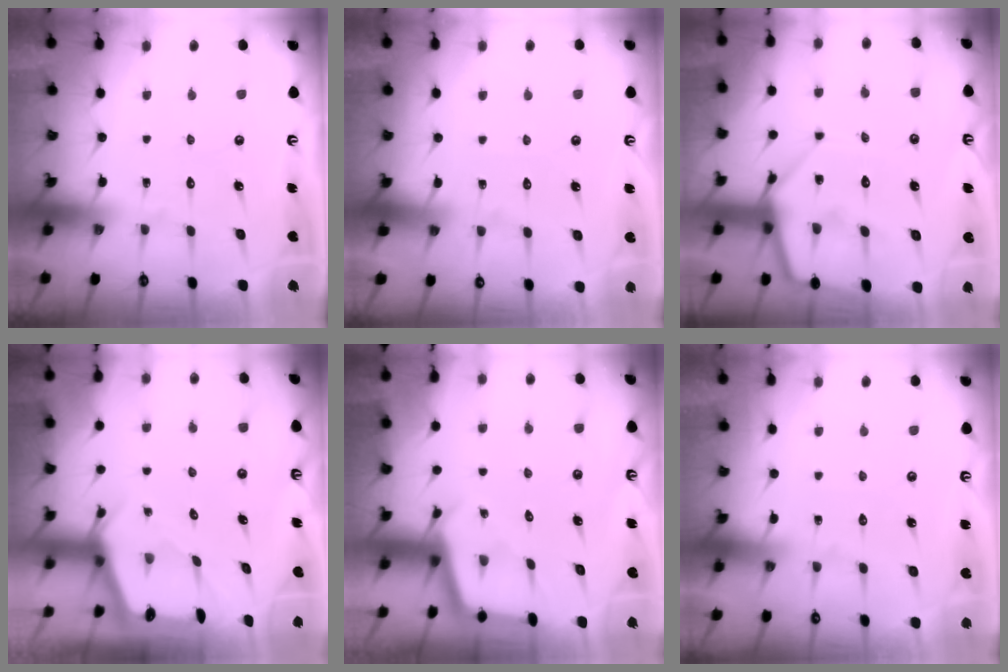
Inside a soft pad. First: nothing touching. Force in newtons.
{"total": 4.0, "press": 4.0, "slide": 0.5}
{"total": 12.1, "press": 12.1, "slide": 1.2}
{"total": 2.5, "press": 2.5, "slide": 0.3}
{"total": 2.8, "press": 2.8, "slide": 0.3}
{"total": 2.4, "press": 2.4, "slide": 0.4}